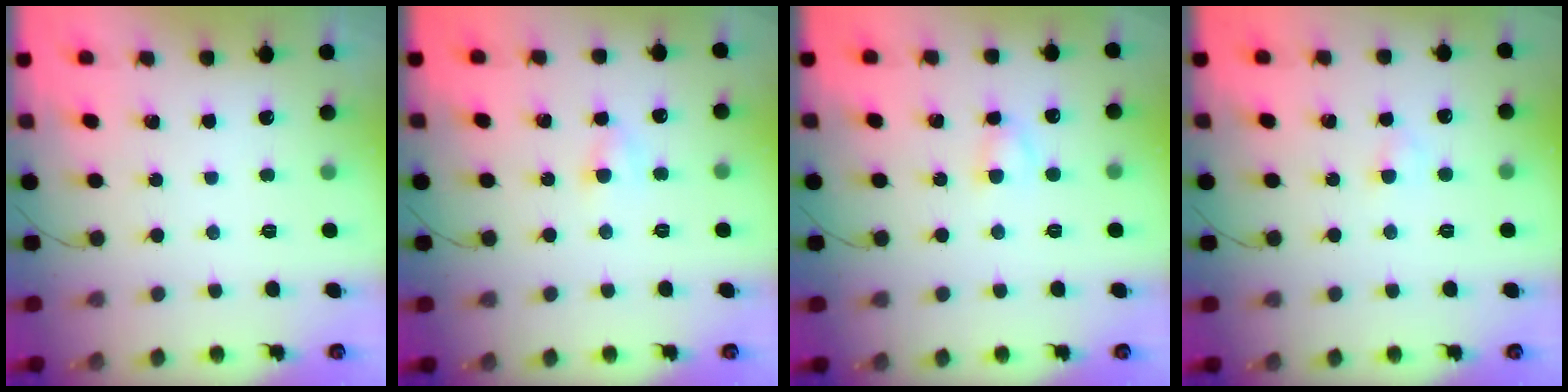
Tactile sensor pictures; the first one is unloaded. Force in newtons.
{"total": 3.9, "press": 3.7, "slide": 1.2}
{"total": 3.0, "press": 2.7, "slide": 1.2}
{"total": 2.4, "press": 2.2, "slide": 1.0}